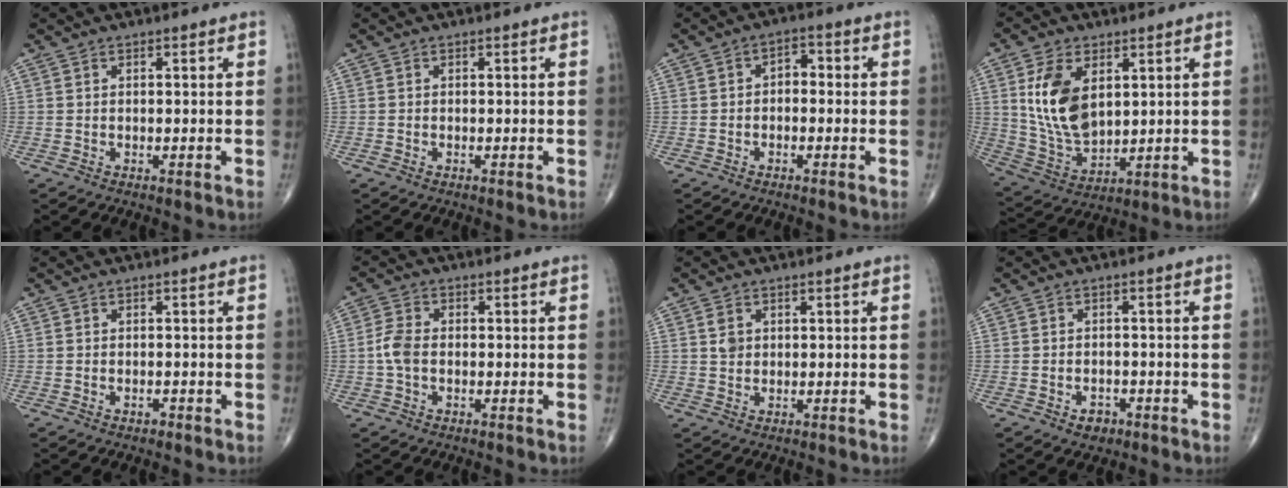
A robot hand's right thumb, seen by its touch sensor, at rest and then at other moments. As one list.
[{"total": 0.0}, {"total": 3.3, "force": [-0.3, 2.3, 2.4], "torque": [-0.016, 0.018, -0.016]}, {"total": 13.6, "force": [3.8, 8.1, 10.3], "torque": [-0.181, -0.019, 0.085]}, {"total": 0.8, "force": [-0.5, 0.4, 0.4], "torque": [-0.008, 0.003, -0.008]}, {"total": 4.0, "force": [-0.7, 2.6, 3.0], "torque": [-0.069, 0.010, -0.020]}, {"total": 2.1, "force": [0.6, 1.7, 1.2], "torque": [-0.012, -0.002, 0.013]}, {"total": 2.9, "force": [-1.6, 2.0, 1.3], "torque": [-0.009, 0.009, -0.018]}]